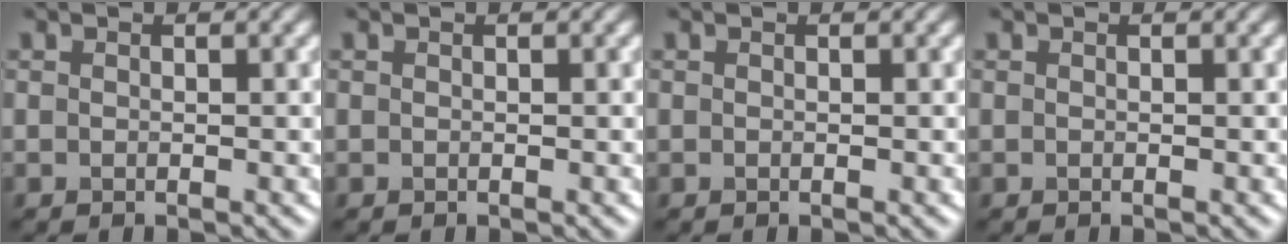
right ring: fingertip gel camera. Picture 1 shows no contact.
{"total": 0.0}
{"total": 0.0}
{"total": 0.0}